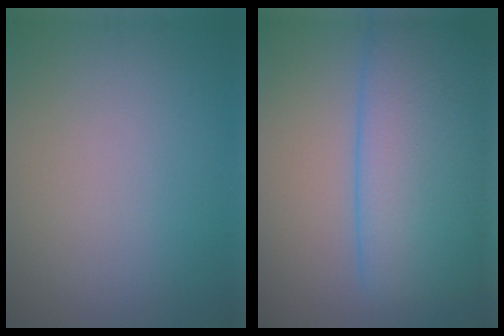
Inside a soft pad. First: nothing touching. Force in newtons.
{"total": 9.3, "press": 9.3, "slide": 0.5}